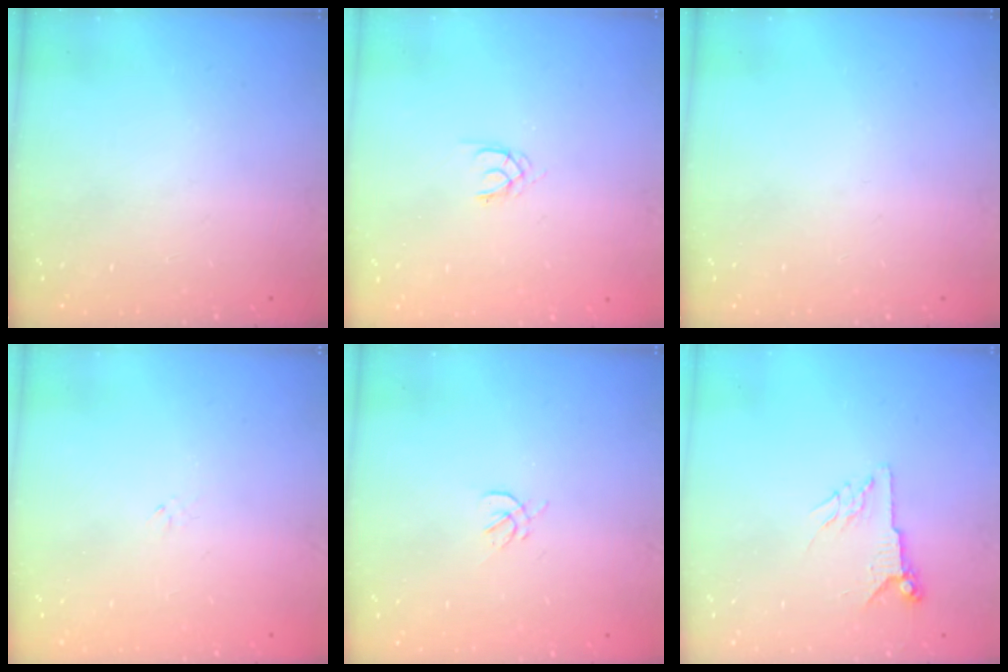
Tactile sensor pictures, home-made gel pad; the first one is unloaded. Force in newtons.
{"total": 1.3, "press": 1.2, "slide": 0.3}
{"total": 0.0}
{"total": 1.2, "press": 1.2, "slide": 0.4}
{"total": 1.6, "press": 1.5, "slide": 0.6}
{"total": 5.1, "press": 5.1, "slide": 0.8}